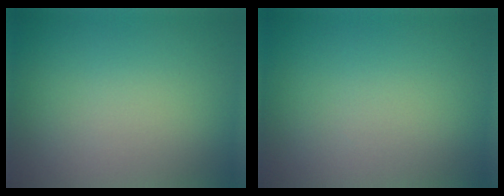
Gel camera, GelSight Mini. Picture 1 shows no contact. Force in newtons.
{"total": 0.0}